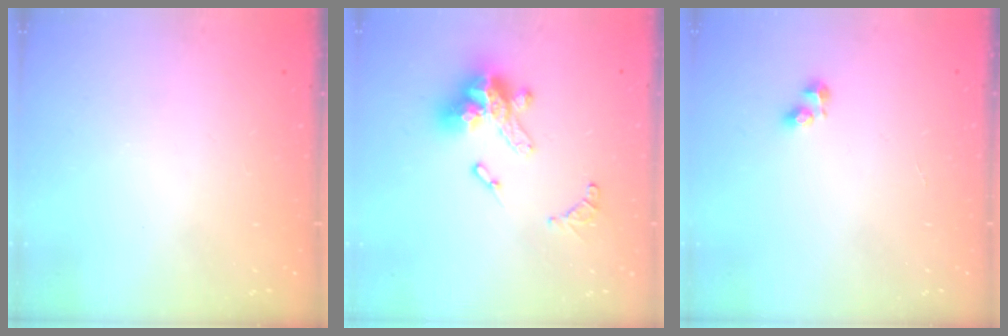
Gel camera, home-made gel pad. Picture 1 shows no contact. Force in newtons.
{"total": 15.9, "press": 15.8, "slide": 2.0}
{"total": 2.5, "press": 2.5, "slide": 0.2}